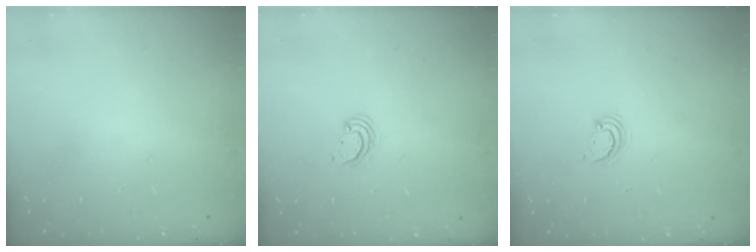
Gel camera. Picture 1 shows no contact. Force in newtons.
{"total": 2.8, "press": 2.8, "slide": 0.2}
{"total": 3.0, "press": 3.0, "slide": 0.2}